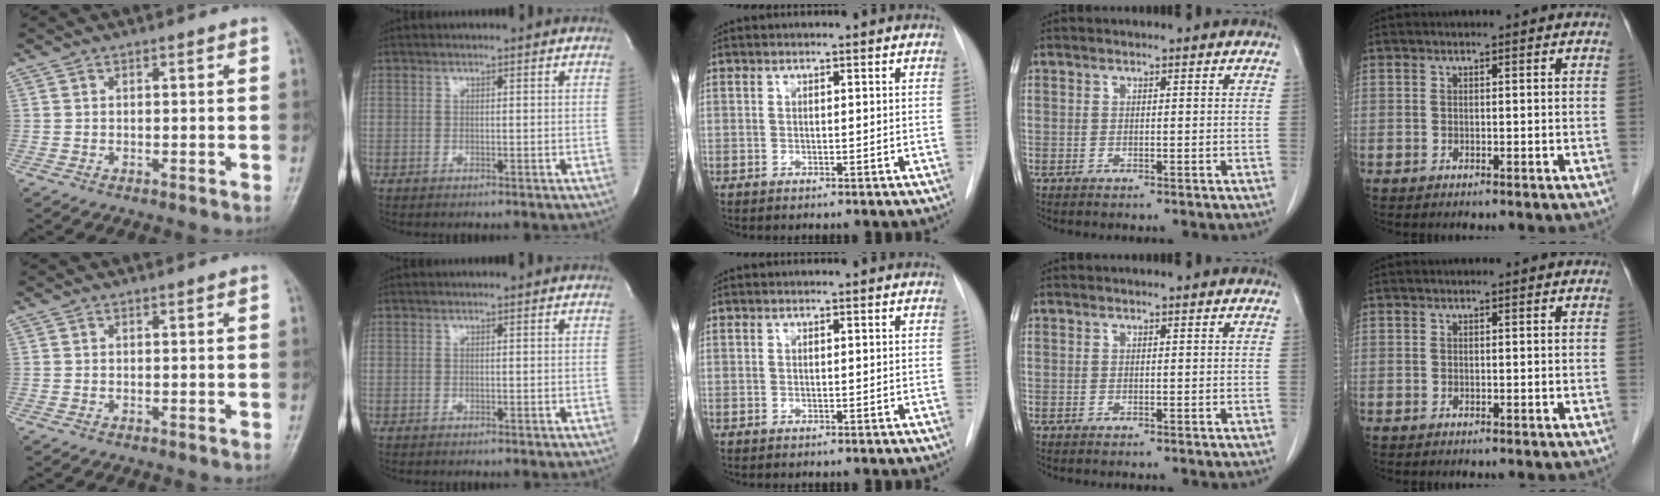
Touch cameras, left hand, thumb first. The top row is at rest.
{}